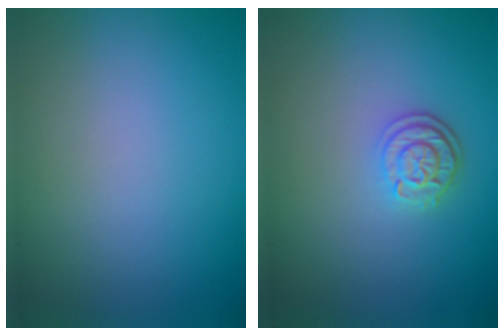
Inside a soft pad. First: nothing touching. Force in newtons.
{"total": 2.6, "press": 2.2, "slide": 1.4}